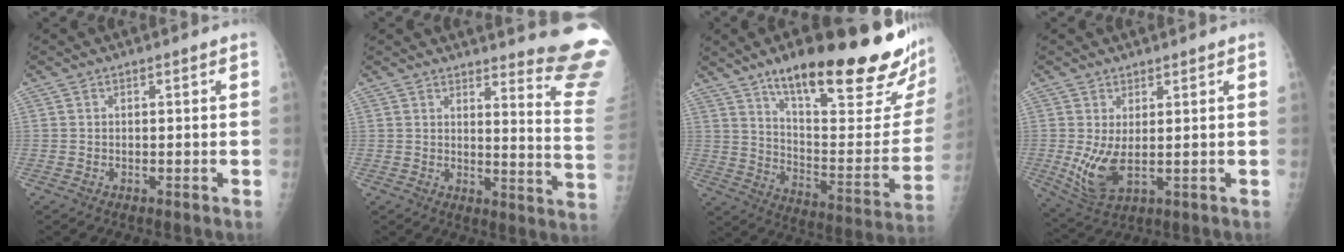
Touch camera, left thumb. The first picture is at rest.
{"total": 15.0, "force": [14.1, -0.4, 4.9], "torque": [-0.044, -0.186, 0.147]}
{"total": 31.1, "force": [19.3, 7.5, 23.1], "torque": [-0.279, -0.065, 0.297]}
{"total": 7.3, "force": [0.6, 3.0, 6.6], "torque": [-0.139, -0.011, 0.025]}